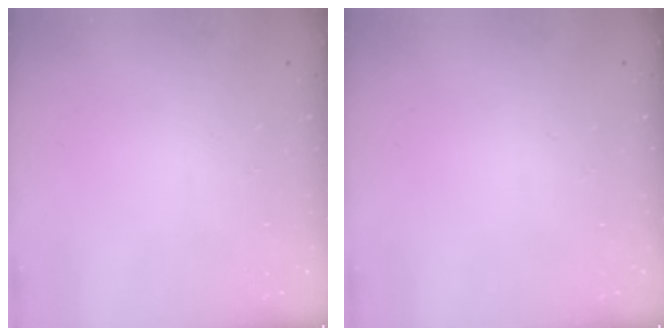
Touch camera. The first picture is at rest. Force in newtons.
{"total": 0.0}